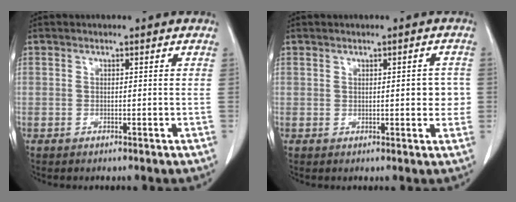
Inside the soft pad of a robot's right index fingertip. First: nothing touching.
{"total": 3.3, "force": [0.2, 1.5, 2.9], "torque": [-0.028, 0.004, 0.004]}